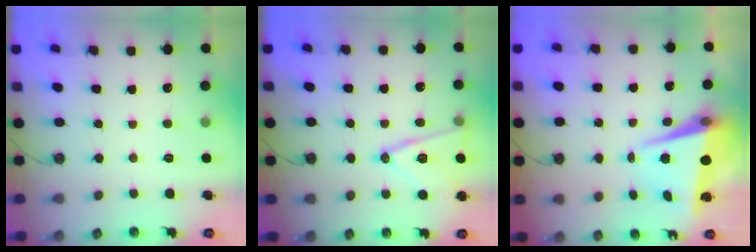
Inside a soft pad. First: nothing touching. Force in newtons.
{"total": 13.7, "press": 13.3, "slide": 3.3}
{"total": 6.3, "press": 6.1, "slide": 1.6}